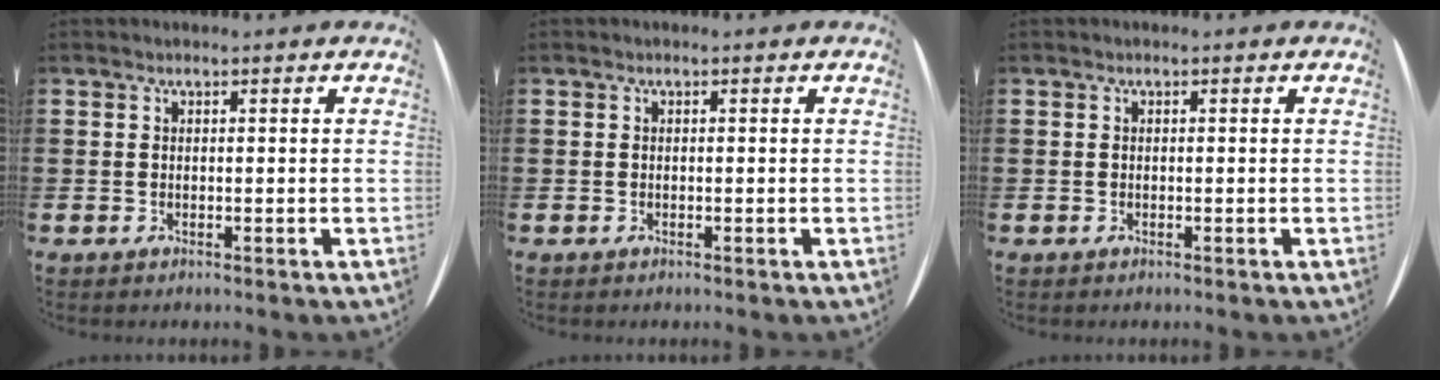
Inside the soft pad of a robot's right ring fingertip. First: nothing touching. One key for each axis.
{"total": 0.0}
{"total": 0.0}